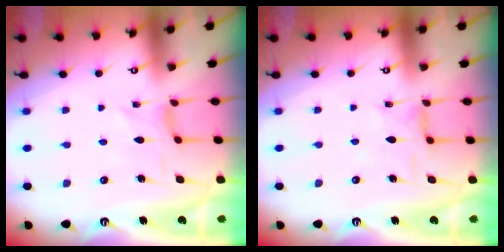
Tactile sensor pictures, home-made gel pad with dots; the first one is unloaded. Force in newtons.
{"total": 4.0, "press": 4.0, "slide": 0.4}